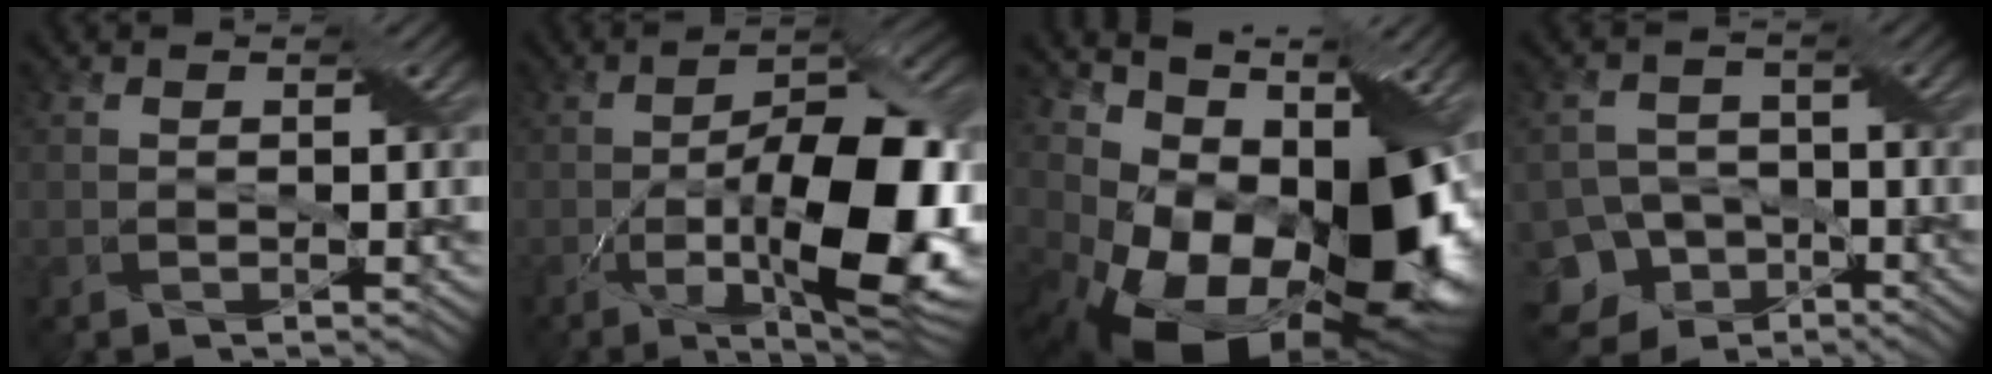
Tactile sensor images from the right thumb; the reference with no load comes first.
{"total": 17.2, "force": [-4.5, 6.8, 15.1], "torque": [-0.230, -0.011, -0.070]}
{"total": 18.0, "force": [-1.0, 11.7, 13.7], "torque": [-0.183, -0.020, 0.015]}
{"total": 9.5, "force": [-6.2, 6.9, 2.0], "torque": [-0.052, -0.014, -0.106]}